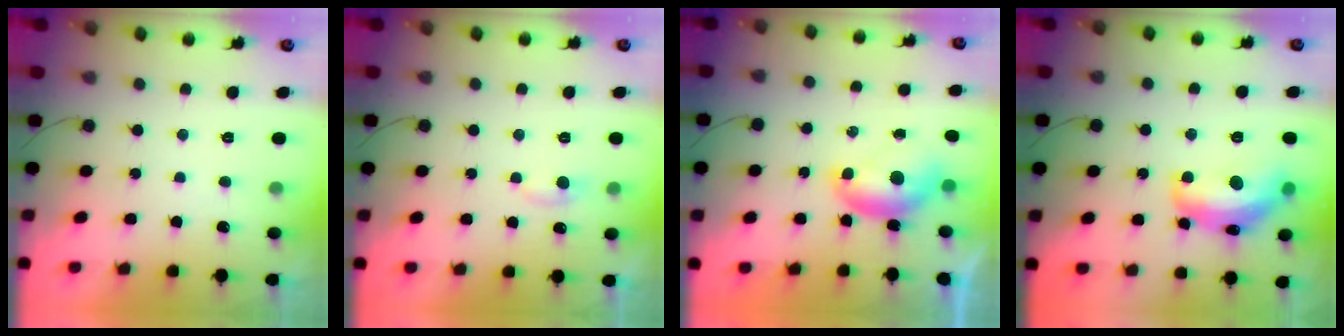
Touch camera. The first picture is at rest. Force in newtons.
{"total": 4.7, "press": 4.7, "slide": 0.6}
{"total": 7.2, "press": 7.1, "slide": 0.6}
{"total": 15.3, "press": 15.3, "slide": 1.1}